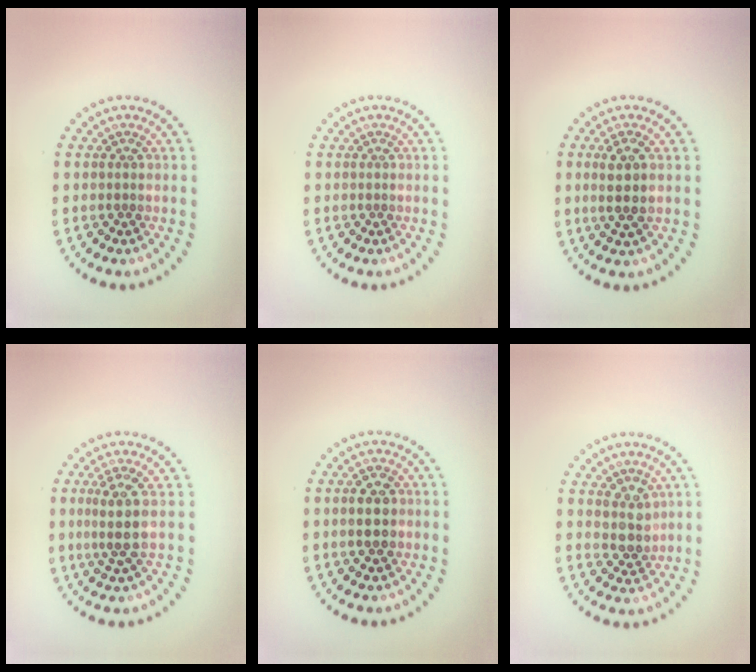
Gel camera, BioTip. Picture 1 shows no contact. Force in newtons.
{"total": 0.0}
{"total": 2.7, "press": 2.5, "slide": 1.0}
{"total": 3.0, "press": 2.4, "slide": 1.8}
{"total": 3.4, "press": 3.4, "slide": 0.3}
{"total": 2.5, "press": 2.2, "slide": 1.2}